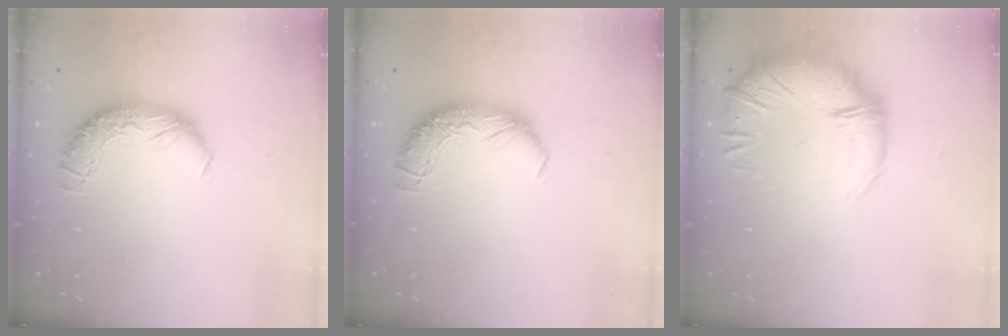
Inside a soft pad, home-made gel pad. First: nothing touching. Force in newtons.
{"total": 0.0}
{"total": 2.7, "press": 0.1, "slide": 2.7}